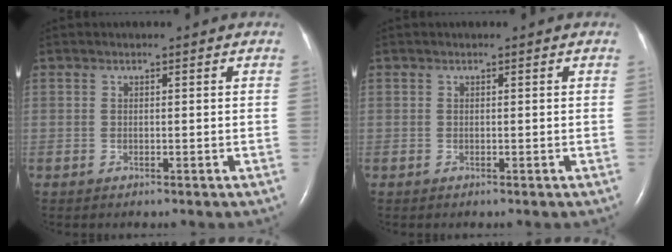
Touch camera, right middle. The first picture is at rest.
{"total": 0.0}